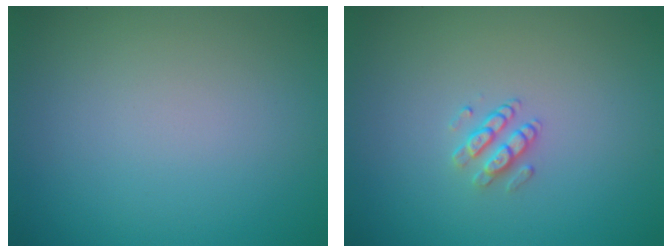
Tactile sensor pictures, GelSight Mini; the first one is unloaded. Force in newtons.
{"total": 1.5, "press": 1.1, "slide": 1.0}